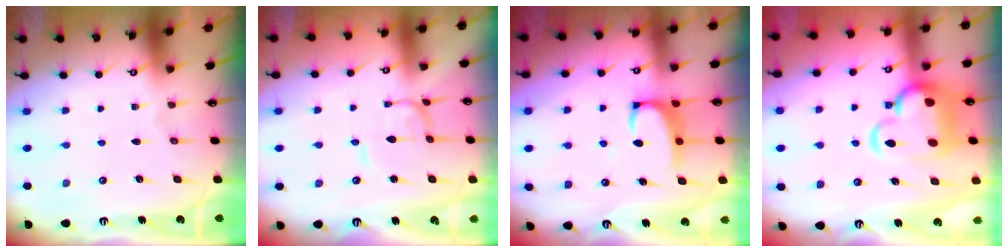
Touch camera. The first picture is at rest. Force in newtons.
{"total": 1.6, "press": 1.6, "slide": 0.2}
{"total": 3.4, "press": 3.3, "slide": 0.7}
{"total": 8.6, "press": 8.4, "slide": 2.0}